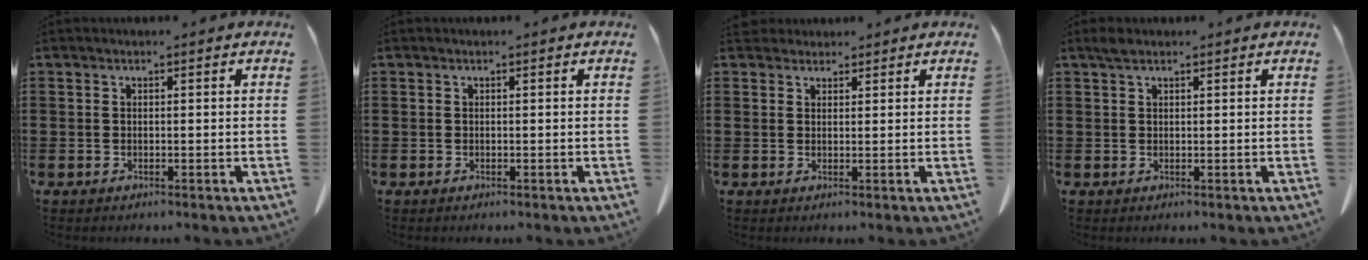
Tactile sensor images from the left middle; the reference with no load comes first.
{"total": 0.0}
{"total": 2.3, "force": [2.1, 1.0, 0.4], "torque": [-0.007, 0.000, 0.040]}
{"total": 1.3, "force": [0.9, 0.5, 0.8], "torque": [-0.019, 0.001, 0.018]}